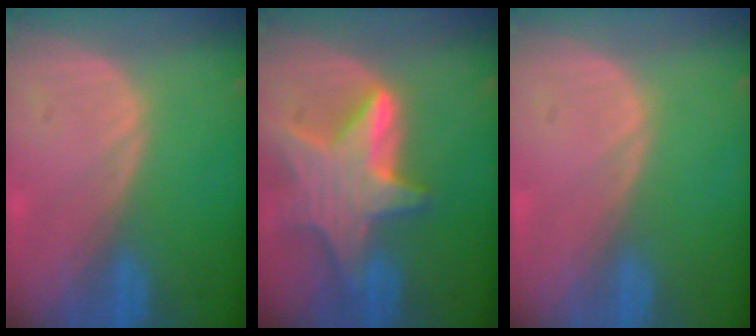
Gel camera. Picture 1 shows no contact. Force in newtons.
{"total": 9.5, "press": 9.5, "slide": 0.6}
{"total": 0.0}